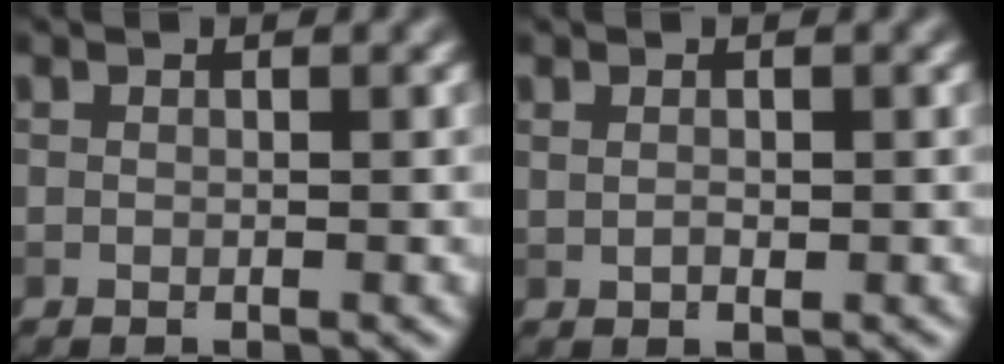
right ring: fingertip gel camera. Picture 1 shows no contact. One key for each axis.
{"total": 0.7, "fx": 0.1, "fy": 0.5, "fz": 0.5, "tx": -0.013, "ty": 0.001, "tz": 0.002}